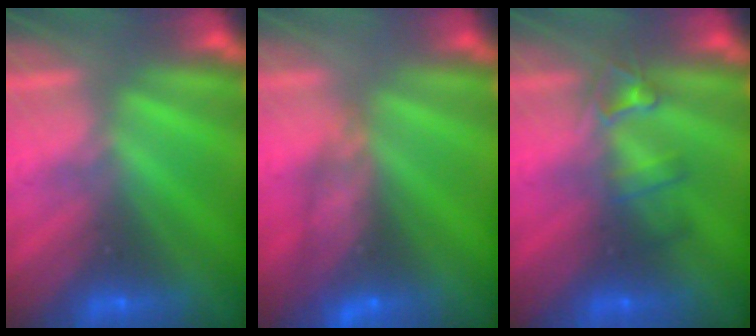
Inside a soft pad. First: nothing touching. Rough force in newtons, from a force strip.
{"total": 8.1}
{"total": 2.4}